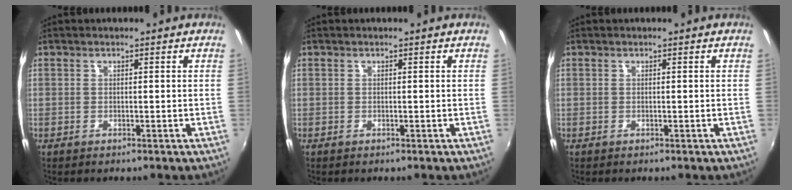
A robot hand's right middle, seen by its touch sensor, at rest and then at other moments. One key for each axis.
{"total": 0.0}
{"total": 0.0}